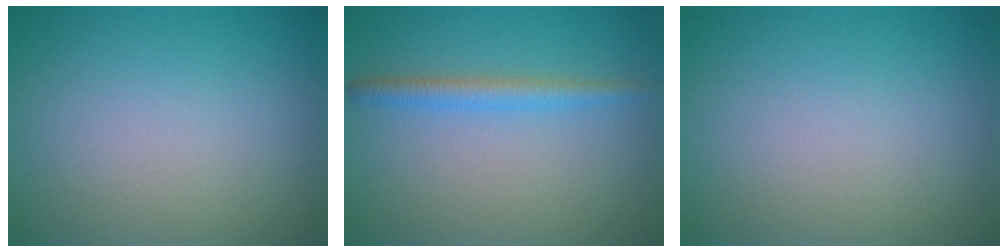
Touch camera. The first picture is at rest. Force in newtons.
{"total": 2.1, "press": 2.1, "slide": 0.2}
{"total": 0.0}